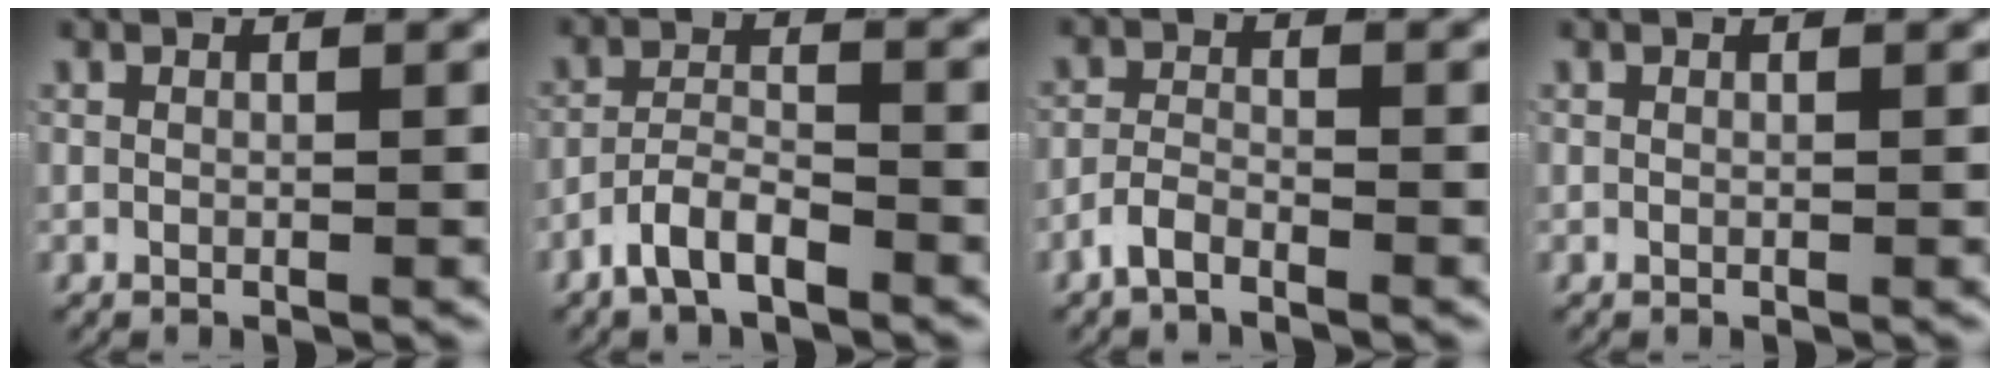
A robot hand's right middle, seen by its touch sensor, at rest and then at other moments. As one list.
[{"total": 3.7, "force": [-2.8, 1.5, 1.8], "torque": [-0.028, -0.001, -0.058]}, {"total": 2.1, "force": [-1.8, 0.5, 0.9], "torque": [-0.013, 0.002, -0.040]}, {"total": 0.0}]